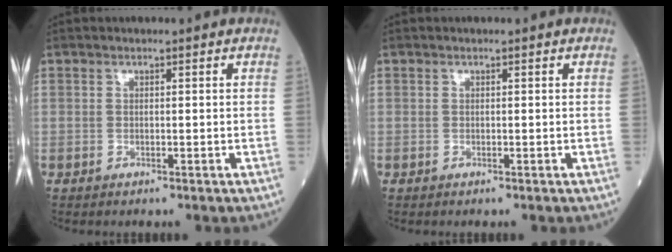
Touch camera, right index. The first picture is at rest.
{"total": 0.0}